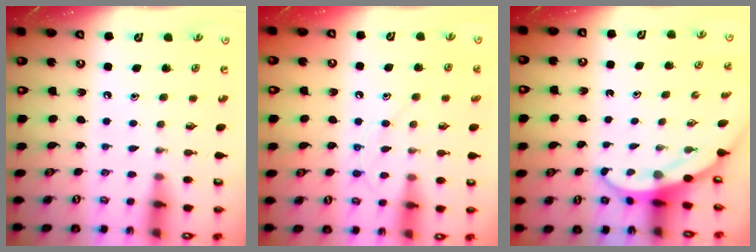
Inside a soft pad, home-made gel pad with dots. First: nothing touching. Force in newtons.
{"total": 9.6, "press": 9.5, "slide": 0.9}
{"total": 3.5, "press": 3.5, "slide": 0.3}